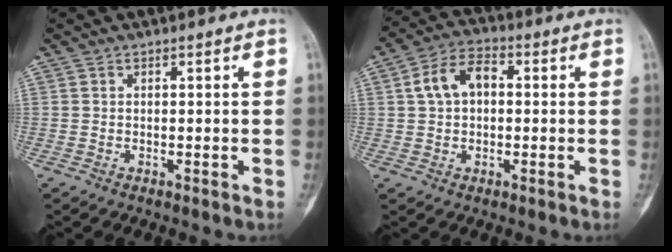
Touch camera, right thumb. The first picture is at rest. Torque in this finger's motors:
{"motor_torque": [-0.60, 0.60, 0.12, 0.24, -0.05]}